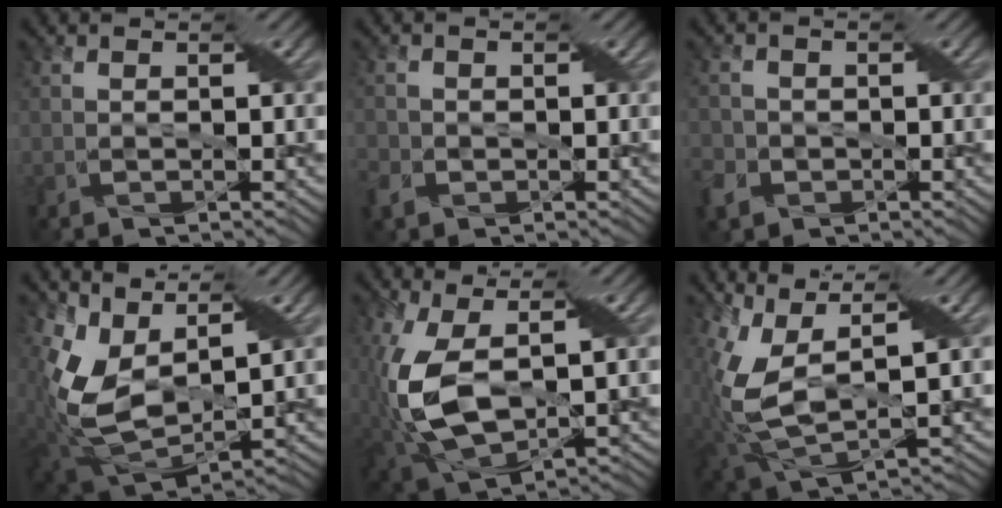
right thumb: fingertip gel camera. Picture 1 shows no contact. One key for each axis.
{"total": 2.5, "fx": -1.4, "fy": 2.0, "fz": 0.6, "tx": -0.023, "ty": -0.009, "tz": -0.034}
{"total": 3.1, "fx": -1.7, "fy": 2.5, "fz": 0.7, "tx": -0.024, "ty": -0.008, "tz": -0.040}
{"total": 10.5, "fx": 3.7, "fy": 6.3, "fz": 7.5, "tx": -0.185, "ty": -0.012, "tz": 0.075}
{"total": 11.3, "fx": 0.4, "fy": 6.4, "fz": 9.3, "tx": -0.231, "ty": -0.014, "tz": 0.012}
{"total": 11.3, "fx": 1.4, "fy": 6.0, "fz": 9.4, "tx": -0.235, "ty": -0.020, "tz": 0.033}